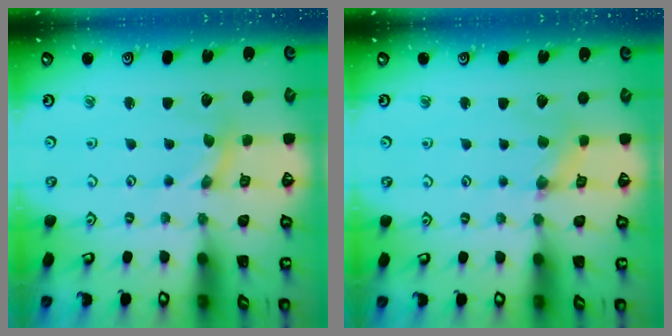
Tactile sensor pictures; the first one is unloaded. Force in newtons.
{"total": 1.2, "press": 1.2, "slide": 0.3}